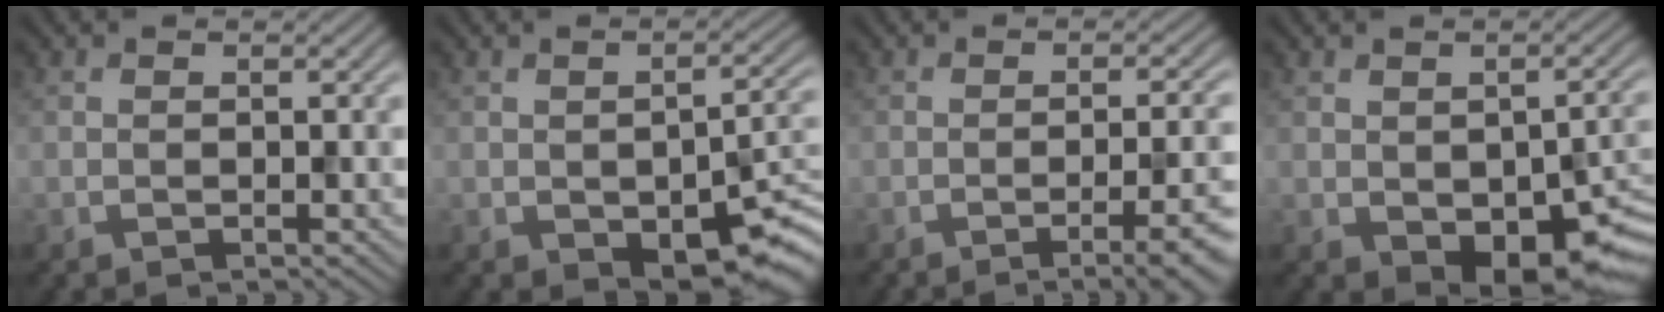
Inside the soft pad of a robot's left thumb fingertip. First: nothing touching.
{"total": 9.7, "force": [-4.2, 4.6, 7.5], "torque": [-0.106, -0.027, -0.051]}
{"total": 7.4, "force": [-3.0, 1.9, 6.4], "torque": [-0.082, -0.002, -0.038]}
{"total": 9.7, "force": [-3.8, 5.2, 7.3], "torque": [-0.099, -0.026, -0.041]}